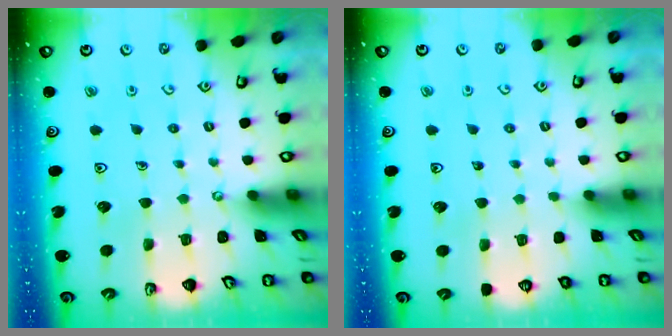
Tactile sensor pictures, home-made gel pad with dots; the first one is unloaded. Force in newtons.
{"total": 0.0}